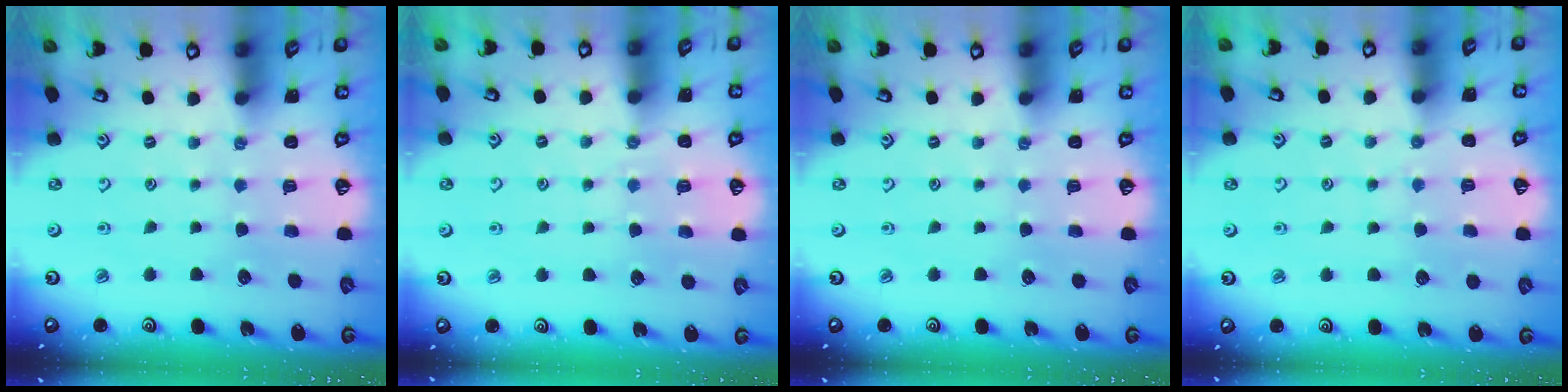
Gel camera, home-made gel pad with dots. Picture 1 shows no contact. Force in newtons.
{"total": 2.8, "press": 2.8, "slide": 0.3}
{"total": 0.0}
{"total": 5.1, "press": 5.1, "slide": 0.6}